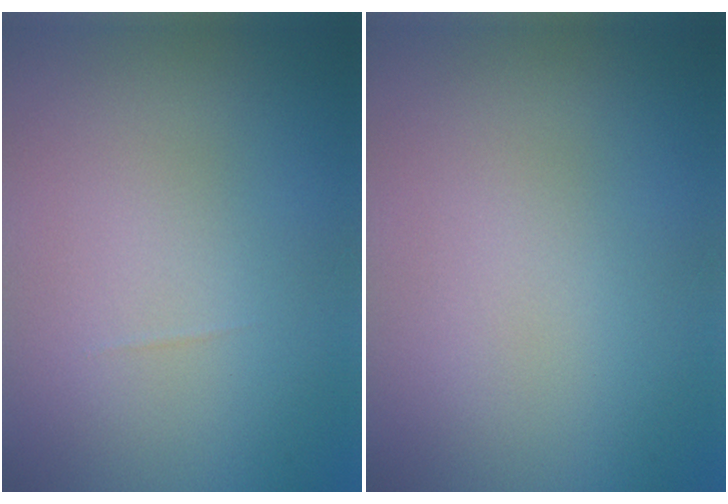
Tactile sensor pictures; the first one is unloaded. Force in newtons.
{"total": 0.0}